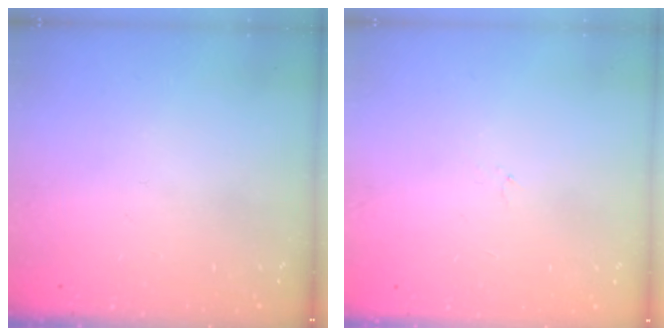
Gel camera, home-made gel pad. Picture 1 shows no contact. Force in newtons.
{"total": 0.0}